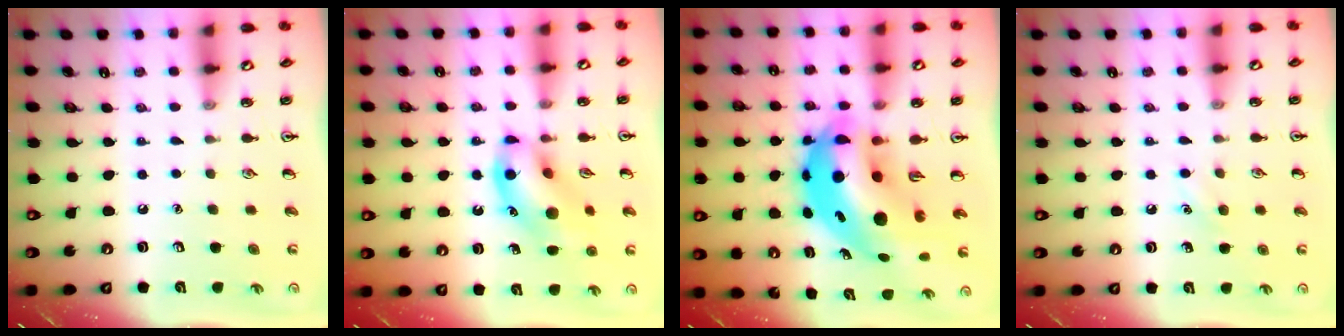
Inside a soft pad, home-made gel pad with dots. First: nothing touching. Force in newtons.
{"total": 13.6, "press": 13.5, "slide": 1.5}
{"total": 16.0, "press": 15.4, "slide": 4.3}
{"total": 6.1, "press": 5.7, "slide": 2.2}